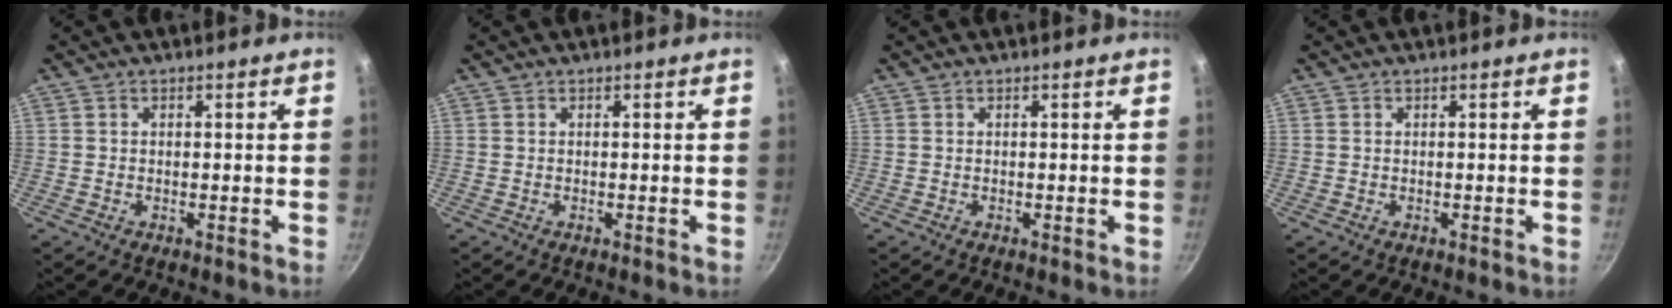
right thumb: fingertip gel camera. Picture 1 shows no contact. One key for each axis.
{"total": 0.0}
{"total": 0.0}
{"total": 0.0}